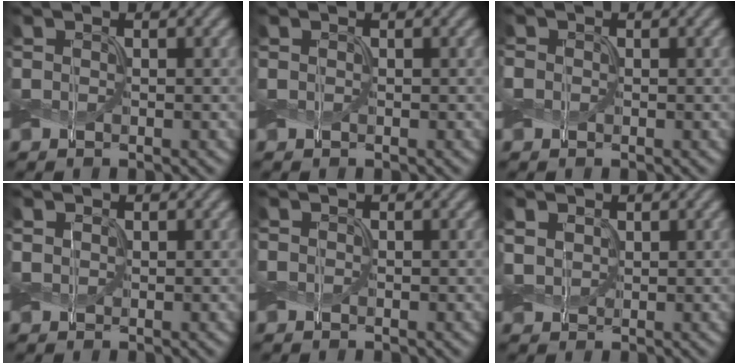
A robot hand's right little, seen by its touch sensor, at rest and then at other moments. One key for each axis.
{"total": 0.0}
{"total": 0.6, "fx": -0.1, "fy": 0.5, "fz": 0.0, "tx": 0.000, "ty": 0.001, "tz": -0.004}
{"total": 0.7, "fx": 0.4, "fy": 0.5, "fz": 0.3, "tx": -0.008, "ty": 0.001, "tz": 0.008}
{"total": 0.0}
{"total": 1.9, "fx": 0.7, "fy": 1.4, "fz": 0.9, "tx": -0.029, "ty": 0.000, "tz": 0.012}